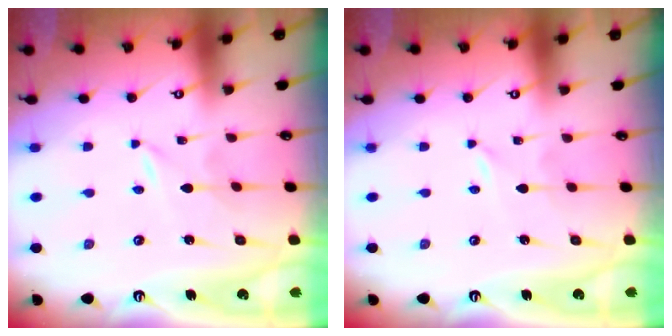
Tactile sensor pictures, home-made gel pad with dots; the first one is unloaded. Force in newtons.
{"total": 0.0}